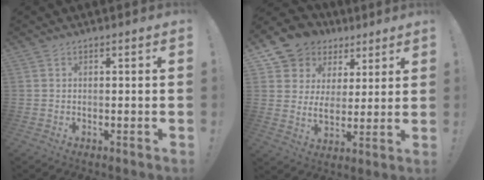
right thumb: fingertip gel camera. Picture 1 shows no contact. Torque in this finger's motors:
{"motor_torque": [0.86, 0.87, 0.16, 0.14, 0.04]}